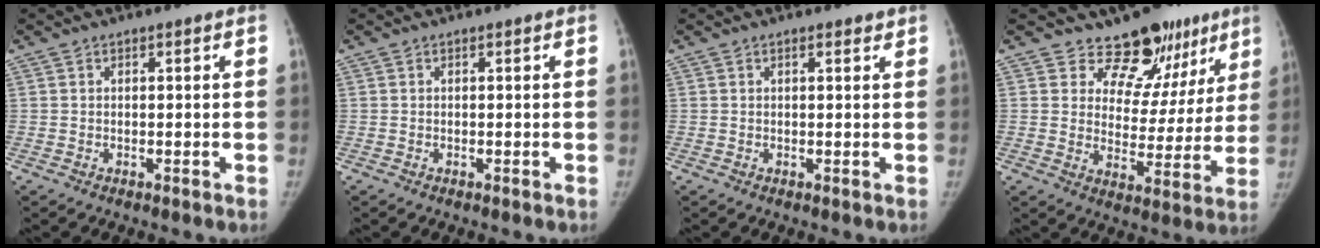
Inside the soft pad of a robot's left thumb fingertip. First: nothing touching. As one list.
[{"total": 0.0}, {"total": 1.3, "force": [0.9, 0.4, 0.8], "torque": [-0.010, -0.004, 0.013]}, {"total": 13.9, "force": [10.5, 8.1, 4.3], "torque": [-0.002, -0.070, 0.130]}]